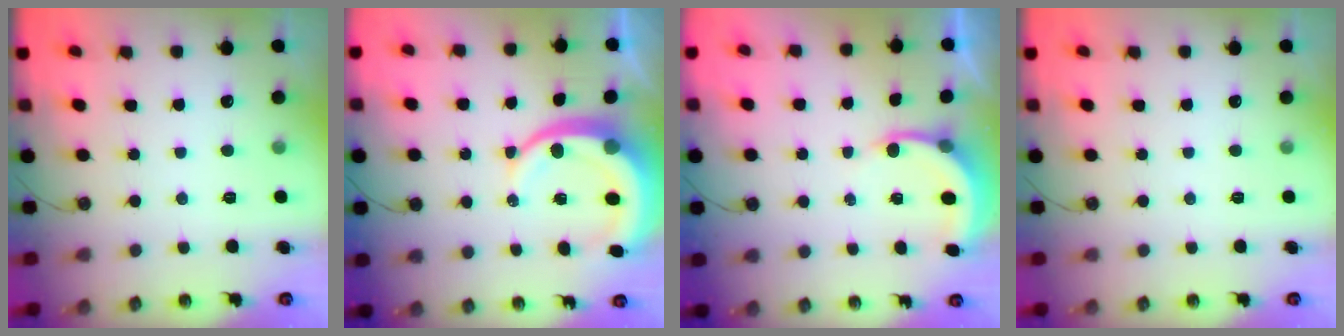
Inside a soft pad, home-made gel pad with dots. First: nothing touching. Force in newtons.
{"total": 11.0, "press": 10.9, "slide": 1.4}
{"total": 5.1, "press": 5.0, "slide": 0.4}
{"total": 0.0}